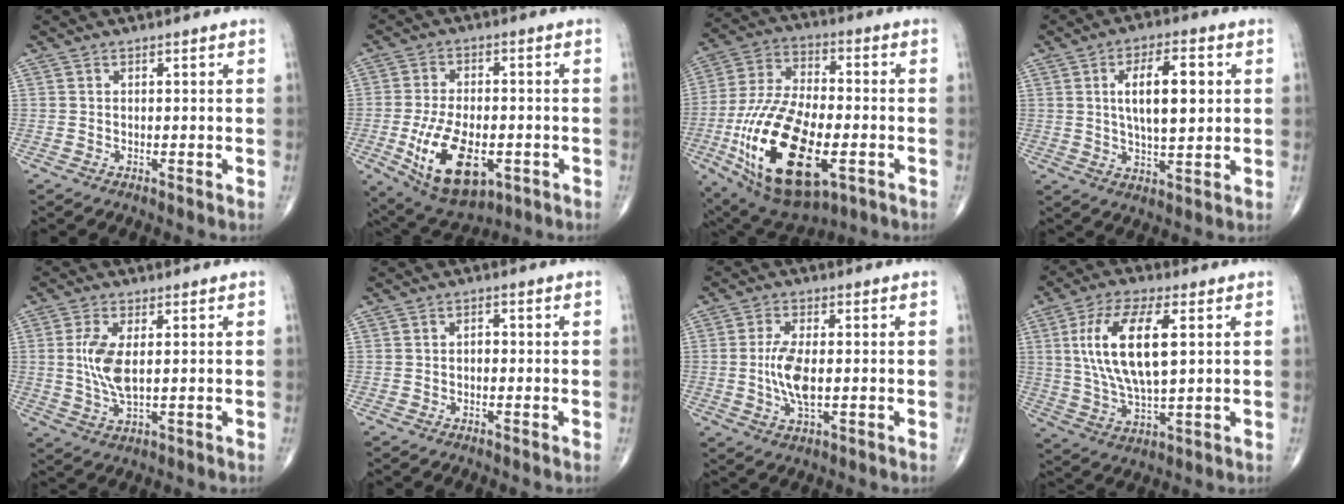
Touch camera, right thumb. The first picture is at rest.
{"total": 14.8, "force": [-4.5, 7.8, 11.8], "torque": [-0.196, 0.002, -0.060]}
{"total": 24.9, "force": [-7.5, 12.0, 20.5], "torque": [-0.415, 0.004, -0.117]}
{"total": 11.4, "force": [2.3, 4.6, 10.2], "torque": [-0.155, -0.005, 0.037]}
{"total": 7.1, "force": [0.8, 2.9, 6.4], "torque": [-0.142, -0.008, 0.019]}
{"total": 1.3, "force": [-0.2, 0.9, 0.9], "torque": [-0.007, 0.004, -0.007]}
{"total": 7.2, "force": [-0.4, 2.9, 6.6], "torque": [-0.139, -0.006, -0.009]}
{"total": 15.4, "force": [3.5, 5.9, 13.8], "torque": [-0.272, -0.006, 0.067]}